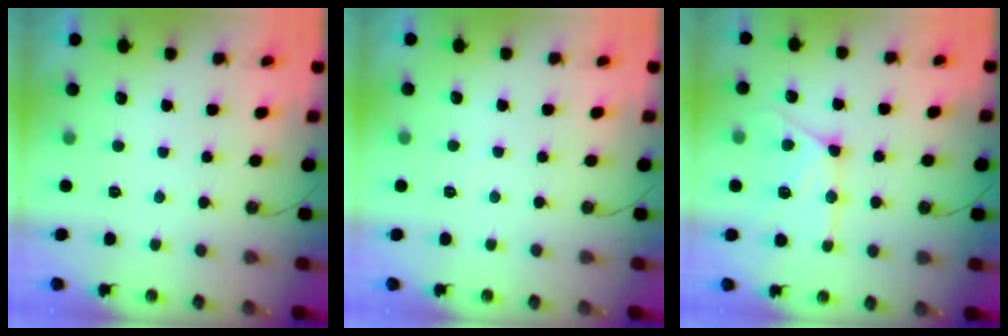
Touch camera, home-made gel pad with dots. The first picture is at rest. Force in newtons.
{"total": 1.8, "press": 1.7, "slide": 0.3}
{"total": 14.9, "press": 14.8, "slide": 1.6}